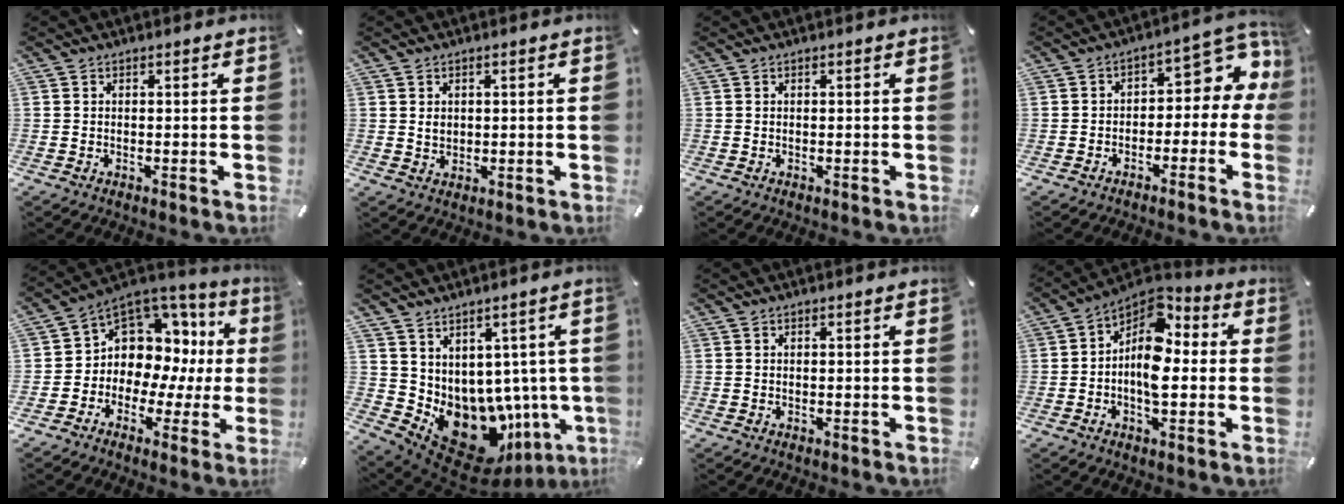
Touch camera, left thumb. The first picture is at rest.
{"total": 1.9, "force": [0.7, 1.6, 0.7], "torque": [-0.010, -0.001, 0.012]}
{"total": 0.0}
{"total": 8.1, "force": [1.0, 5.5, 5.9], "torque": [-0.067, -0.008, 0.014]}
{"total": 8.3, "force": [2.5, 7.2, 3.1], "torque": [-0.055, -0.049, 0.044]}
{"total": 12.2, "force": [-2.9, 9.4, 7.2], "torque": [-0.101, -0.035, -0.015]}
{"total": 0.0}
{"total": 10.8, "force": [-0.5, 6.9, 8.2], "torque": [-0.152, -0.020, -0.015]}